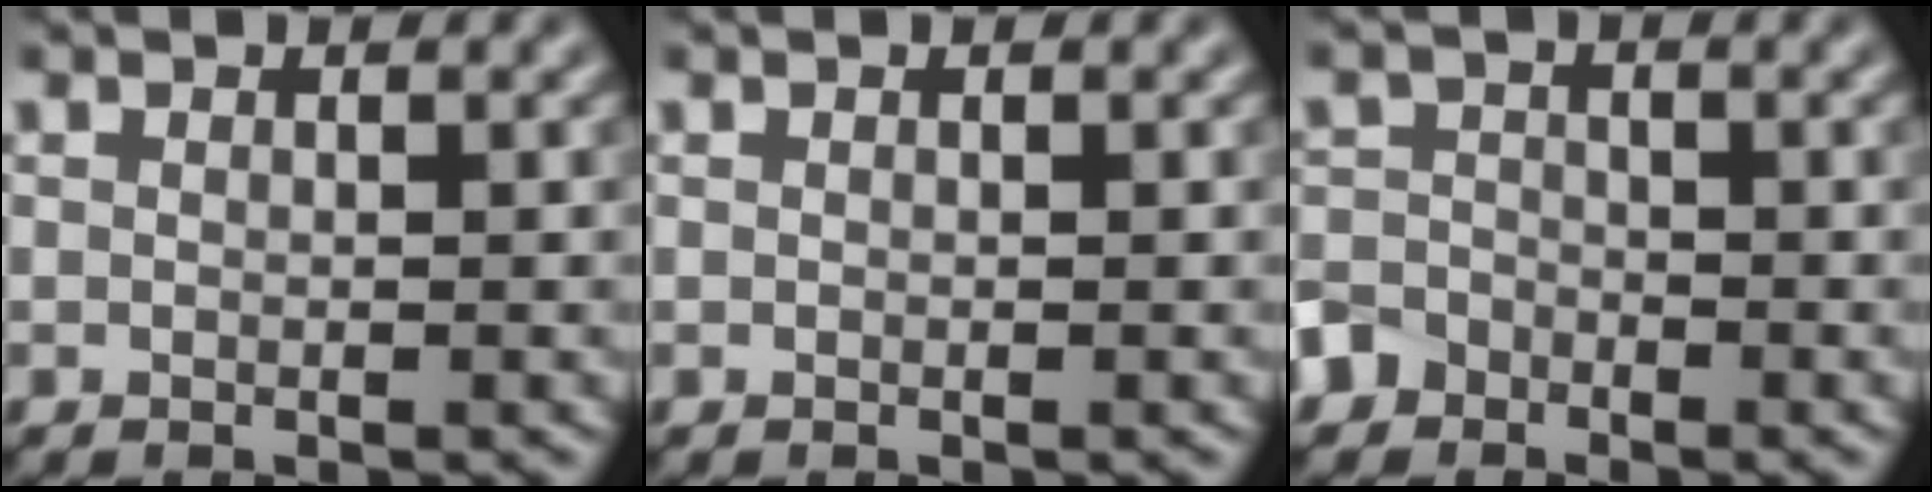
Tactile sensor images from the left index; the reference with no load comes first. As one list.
[{"total": 0.0}, {"total": 3.2, "force": [-2.3, 2.2, 0.3], "torque": [0.007, -0.001, -0.050]}]